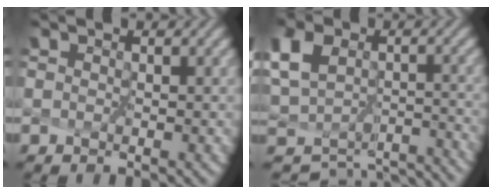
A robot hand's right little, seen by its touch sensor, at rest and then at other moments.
{"total": 7.2, "force": [-3.3, 5.0, 4.0], "torque": [-0.077, -0.021, -0.021]}